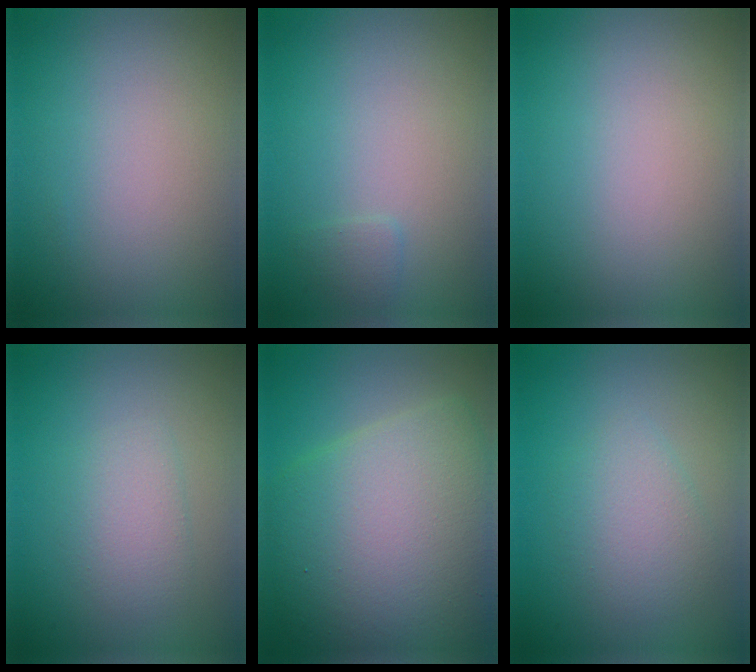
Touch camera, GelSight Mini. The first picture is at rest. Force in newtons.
{"total": 0.8, "press": 0.8, "slide": 0.0}
{"total": 0.0}
{"total": 2.3, "press": 2.3, "slide": 0.1}
{"total": 12.1, "press": 12.1, "slide": 0.2}
{"total": 3.0, "press": 3.0, "slide": 0.1}